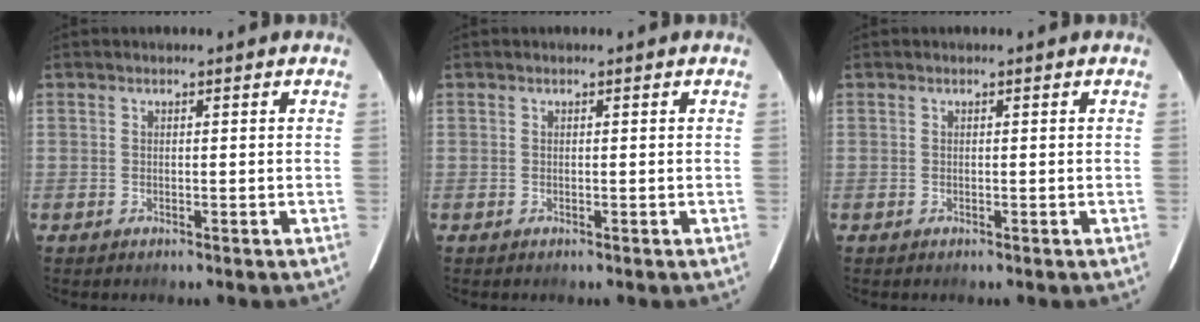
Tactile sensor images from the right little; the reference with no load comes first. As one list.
[{"total": 0.0}, {"total": 0.0}]